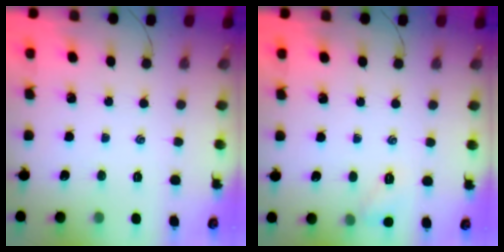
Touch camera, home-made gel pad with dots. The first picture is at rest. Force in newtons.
{"total": 5.4, "press": 5.1, "slide": 1.6}